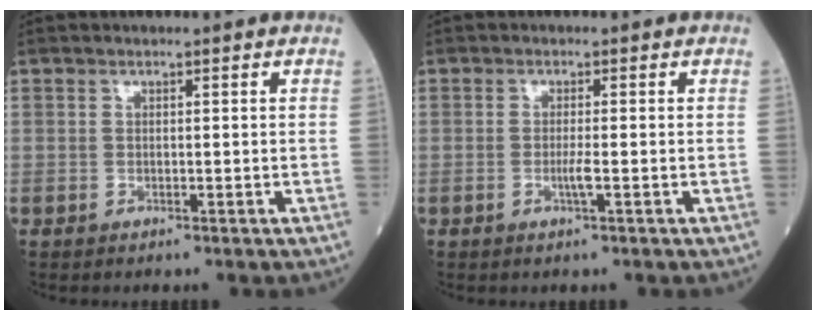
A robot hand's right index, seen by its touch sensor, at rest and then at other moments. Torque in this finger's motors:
{"motor_torque": [0.75, -0.03, 0.34, 0.08]}